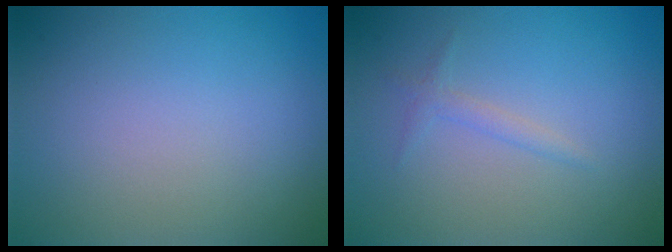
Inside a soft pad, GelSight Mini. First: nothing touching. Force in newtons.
{"total": 1.1, "press": 1.1, "slide": 0.1}